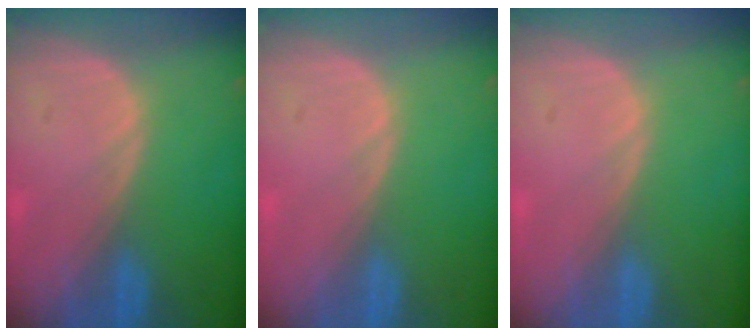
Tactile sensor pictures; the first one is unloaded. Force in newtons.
{"total": 0.0}
{"total": 0.0}